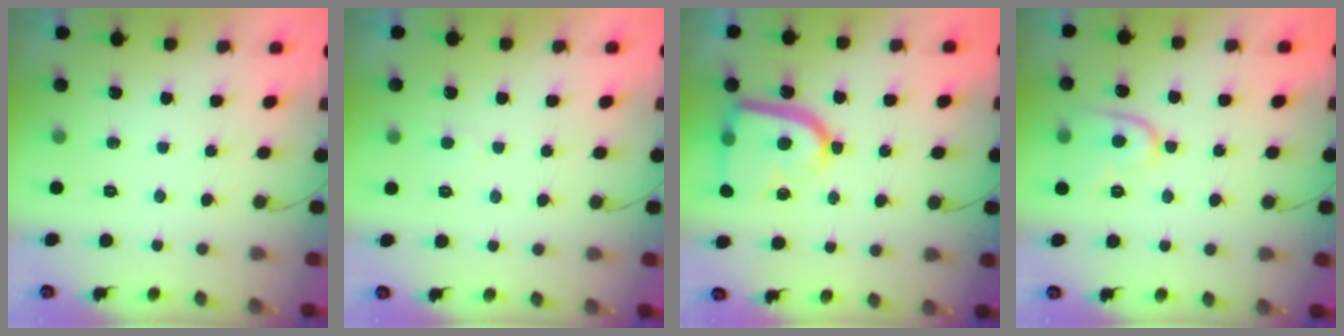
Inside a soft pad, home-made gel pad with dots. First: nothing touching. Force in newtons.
{"total": 2.7, "press": 2.7, "slide": 0.3}
{"total": 16.4, "press": 16.3, "slide": 1.6}
{"total": 9.8, "press": 9.8, "slide": 0.8}